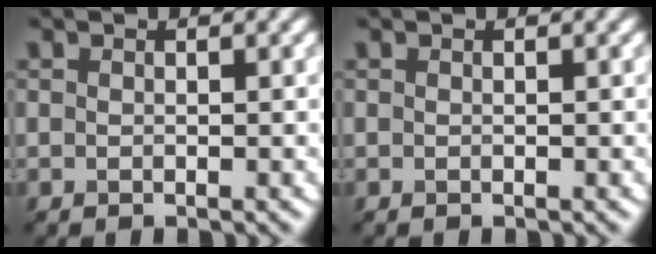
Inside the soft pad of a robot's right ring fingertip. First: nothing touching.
{"total": 0.0}